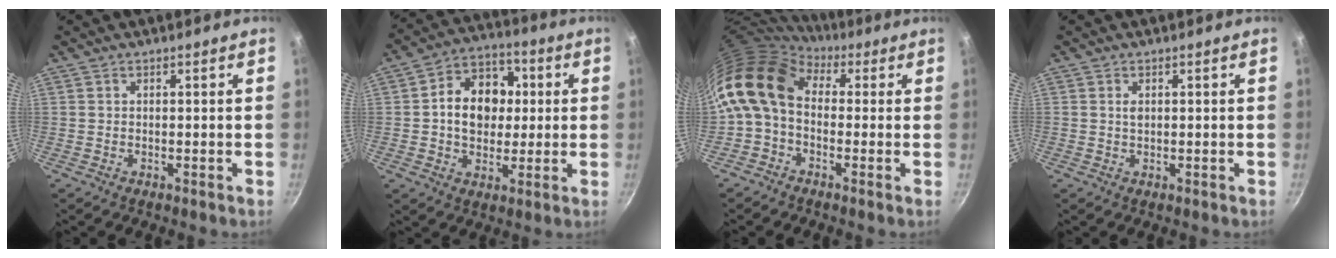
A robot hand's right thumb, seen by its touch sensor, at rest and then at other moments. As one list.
[{"total": 13.1, "force": [1.2, 10.3, 8.0], "torque": [-0.085, 0.017, 0.007]}, {"total": 12.5, "force": [1.5, 8.9, 8.7], "torque": [-0.156, 0.023, 0.004]}, {"total": 1.2, "force": [0.3, 0.8, 0.9], "torque": [-0.015, 0.000, 0.003]}]